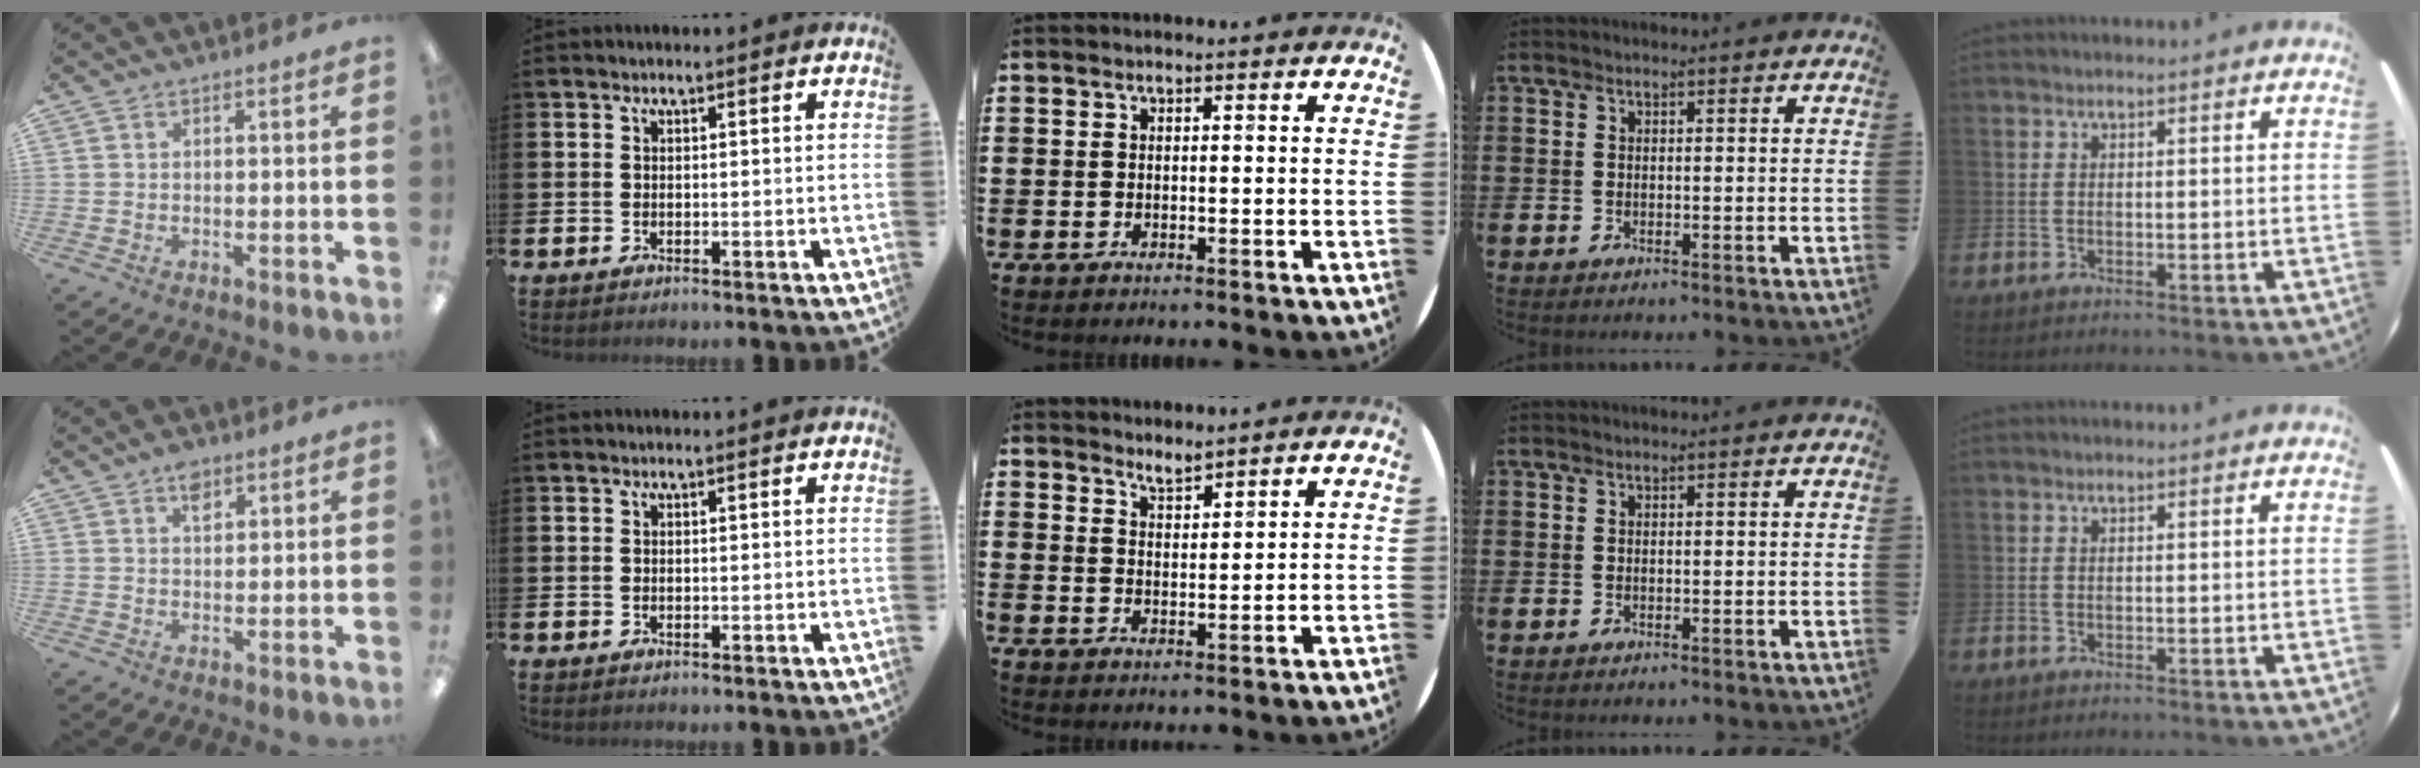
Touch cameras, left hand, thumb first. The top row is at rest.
{"thumb": {"total": 3.5, "force": [2.1, 2.1, 1.9], "torque": [-0.019, -0.007, 0.034]}, "middle": {"total": 2.9, "force": [2.9, 0.1, 0.0], "torque": [-0.005, -0.009, 0.055]}}